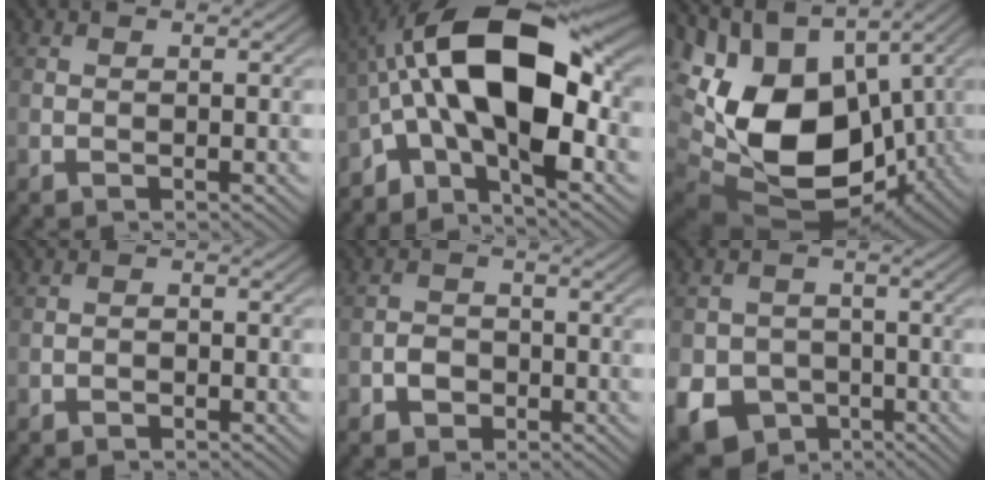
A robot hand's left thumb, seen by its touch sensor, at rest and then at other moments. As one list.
[{"total": 15.7, "force": [-1.5, 7.3, 13.8], "torque": [-0.241, 0.026, -0.047]}, {"total": 19.7, "force": [0.1, 12.2, 15.5], "torque": [-0.297, -0.007, 0.019]}, {"total": 1.1, "force": [-0.9, 0.4, 0.4], "torque": [-0.004, 0.002, -0.019]}, {"total": 2.5, "force": [-1.3, 1.9, 1.0], "torque": [-0.015, 0.003, -0.029]}, {"total": 10.0, "force": [-4.6, 8.4, 3.2], "torque": [-0.070, -0.042, -0.097]}]